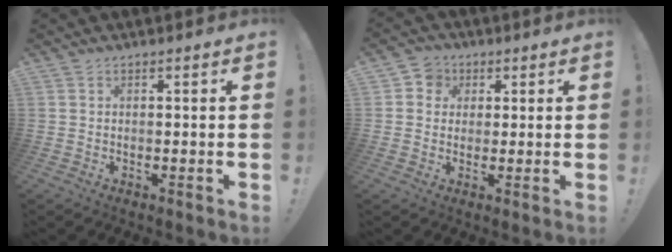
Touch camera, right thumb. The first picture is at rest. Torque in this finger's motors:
{"motor_torque": [-0.07, 0.28, -0.11, -0.23, 0.00]}